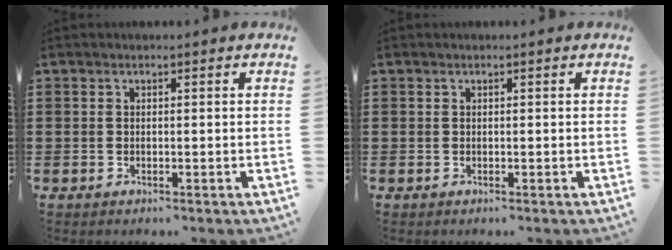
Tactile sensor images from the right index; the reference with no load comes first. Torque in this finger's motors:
{"motor_torque": [0.08, 0.03, 0.03, 0.01]}